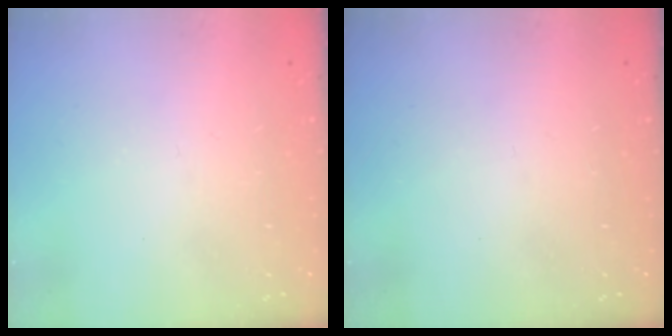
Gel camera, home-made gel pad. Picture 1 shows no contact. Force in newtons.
{"total": 0.0}